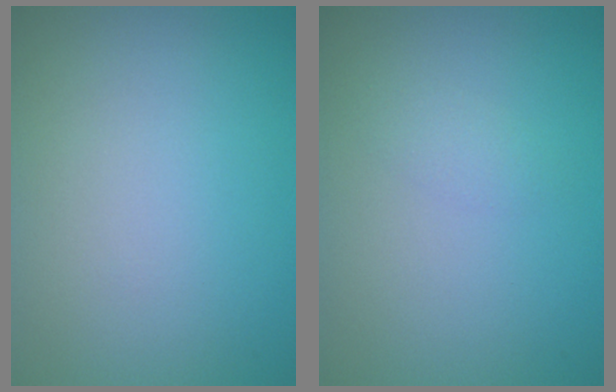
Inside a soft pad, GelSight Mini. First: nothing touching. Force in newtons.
{"total": 0.9, "press": 0.9, "slide": 0.0}